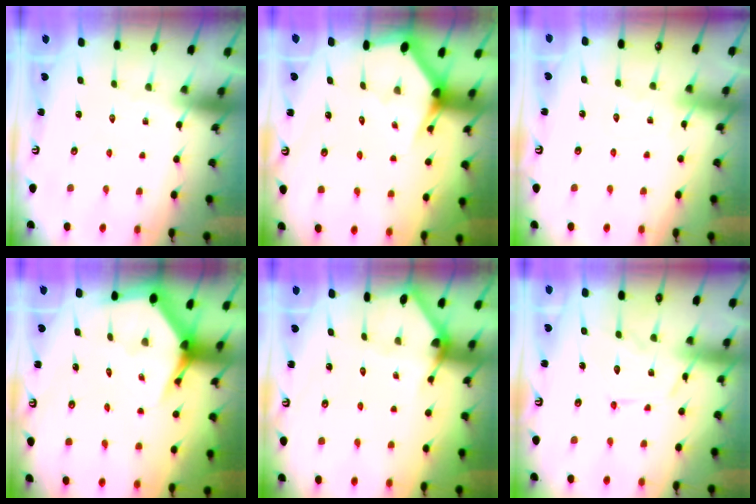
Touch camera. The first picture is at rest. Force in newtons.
{"total": 3.0, "press": 3.0, "slide": 0.1}
{"total": 5.4, "press": 5.3, "slide": 0.7}
{"total": 5.0, "press": 4.9, "slide": 0.3}
{"total": 2.7, "press": 2.7, "slide": 0.1}
{"total": 12.3, "press": 12.3, "slide": 1.0}